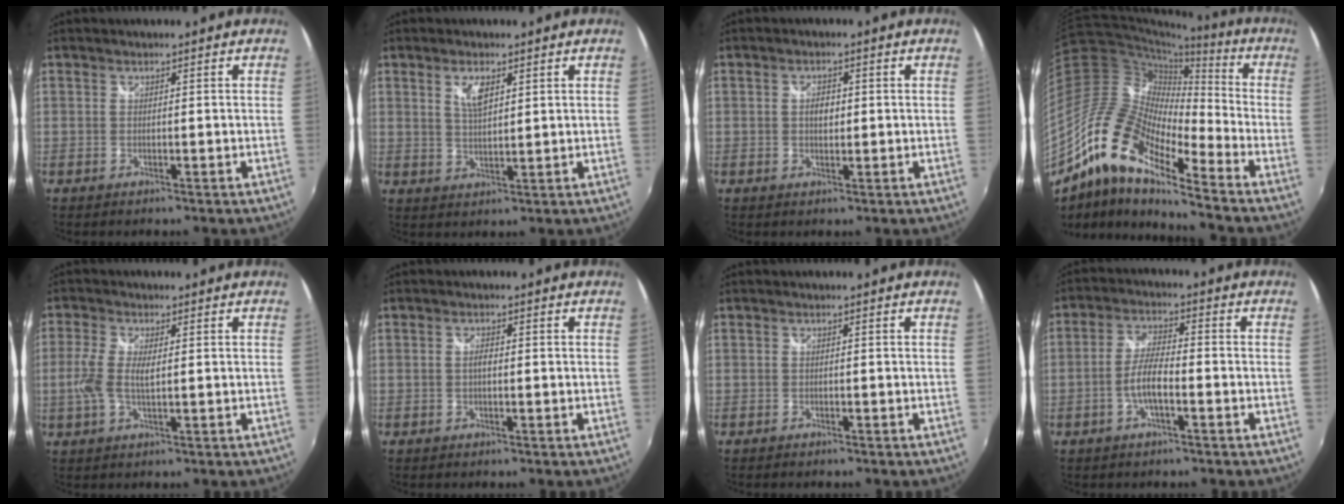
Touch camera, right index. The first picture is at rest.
{"total": 4.2, "force": [2.0, 1.7, 3.3], "torque": [-0.058, 0.000, 0.035]}
{"total": 2.0, "force": [0.1, 1.4, 1.5], "torque": [-0.024, 0.004, -0.001]}
{"total": 16.1, "force": [-10.8, 4.3, 11.2], "torque": [-0.193, 0.001, -0.227]}
{"total": 5.5, "force": [0.0, 2.0, 5.1], "torque": [-0.115, 0.001, -0.003]}
{"total": 1.3, "force": [-0.1, 0.6, 1.2], "torque": [-0.022, 0.003, -0.005]}
{"total": 0.6, "force": [-0.6, 0.3, 0.2], "torque": [-0.006, -0.003, -0.012]}
{"total": 5.6, "force": [-2.2, 1.4, 4.9], "torque": [-0.102, 0.004, -0.042]}